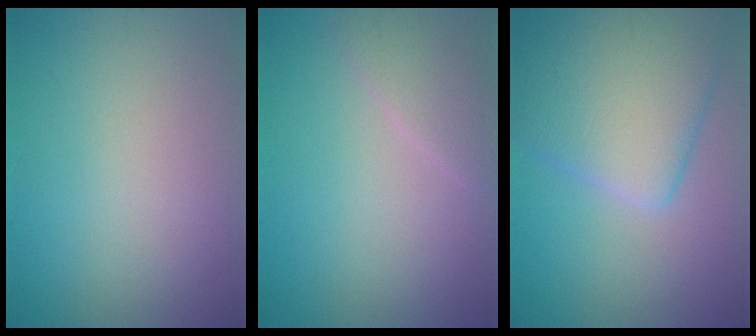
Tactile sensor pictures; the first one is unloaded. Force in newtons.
{"total": 2.2, "press": 2.1, "slide": 0.1}
{"total": 8.9, "press": 8.9, "slide": 0.4}